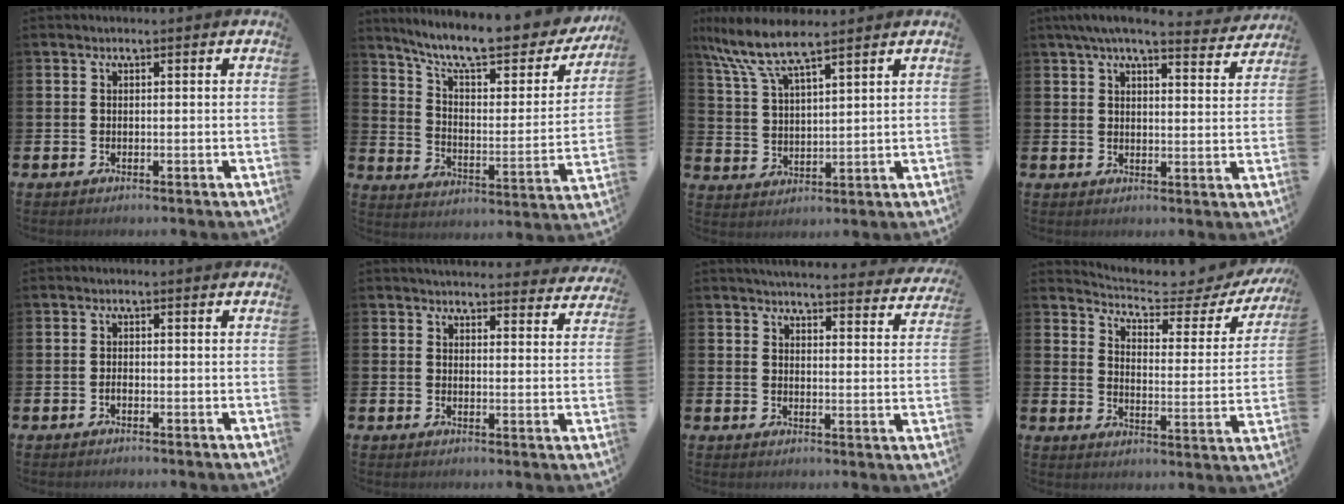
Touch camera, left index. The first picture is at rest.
{"total": 10.4, "force": [8.9, 2.3, 4.9], "torque": [-0.122, -0.062, 0.148]}
{"total": 8.2, "force": [6.8, 1.6, 4.3], "torque": [-0.112, -0.021, 0.122]}
{"total": 5.9, "force": [5.3, 1.0, 2.4], "torque": [-0.054, -0.023, 0.093]}
{"total": 0.7, "force": [-0.5, 0.3, 0.4], "torque": [-0.015, 0.001, -0.008]}
{"total": 4.4, "force": [4.3, 0.8, 0.5], "torque": [-0.011, -0.028, 0.077]}
{"total": 4.8, "force": [4.7, 0.5, 0.8], "torque": [-0.020, -0.036, 0.080]}
{"total": 5.3, "force": [4.9, 1.1, 1.7], "torque": [-0.055, -0.041, 0.075]}